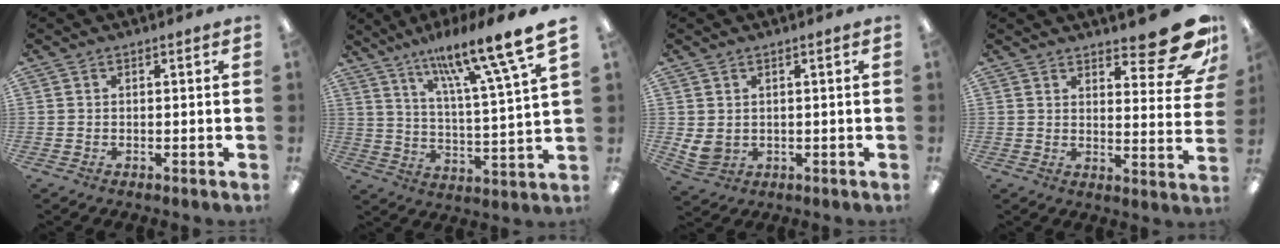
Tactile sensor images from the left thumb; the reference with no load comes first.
{"total": 16.6, "force": [12.9, 1.6, 10.4], "torque": [-0.171, -0.085, 0.203]}
{"total": 3.6, "force": [1.4, 2.7, 1.9], "torque": [-0.052, -0.008, 0.026]}
{"total": 13.5, "force": [10.3, 4.1, 7.7], "torque": [-0.093, -0.073, 0.174]}